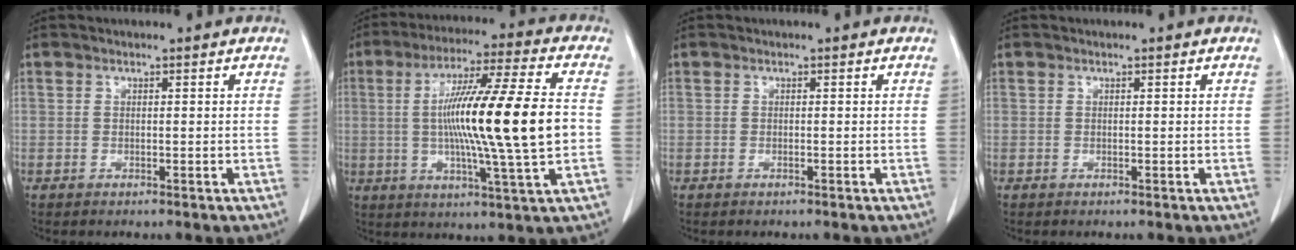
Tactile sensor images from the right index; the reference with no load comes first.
{"total": 18.6, "force": [-0.2, -0.2, 18.6], "torque": [-0.319, -0.003, -0.014]}
{"total": 0.0}
{"total": 0.0}